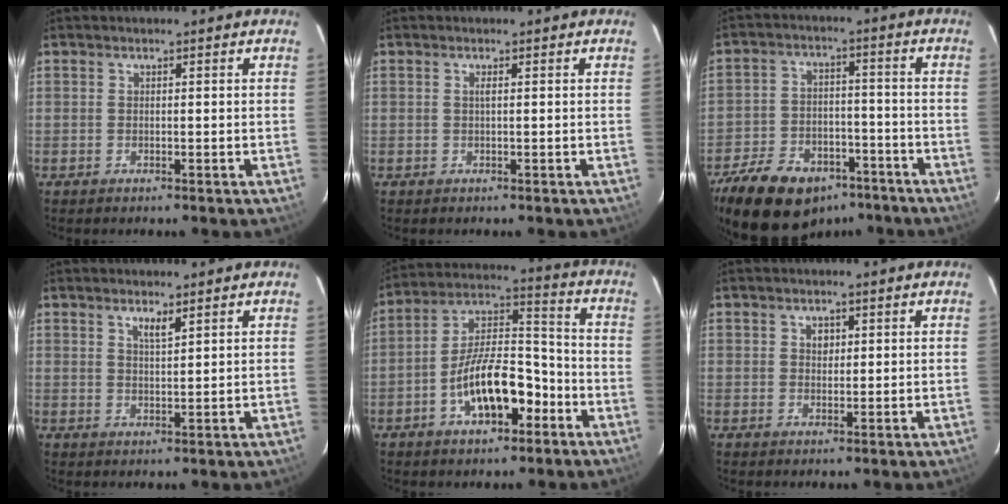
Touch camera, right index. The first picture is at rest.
{"total": 0.6, "force": [0.1, -0.2, 0.6], "torque": [-0.011, 0.001, 0.000]}
{"total": 20.3, "force": [-13.7, 11.4, 9.6], "torque": [-0.215, 0.011, -0.200]}
{"total": 2.5, "force": [1.6, 0.5, 1.8], "torque": [-0.029, 0.002, 0.029]}
{"total": 14.1, "force": [-6.4, 6.1, 10.9], "torque": [-0.200, 0.024, -0.103]}
{"total": 1.6, "force": [0.5, 1.4, 0.6], "torque": [-0.007, 0.006, 0.009]}